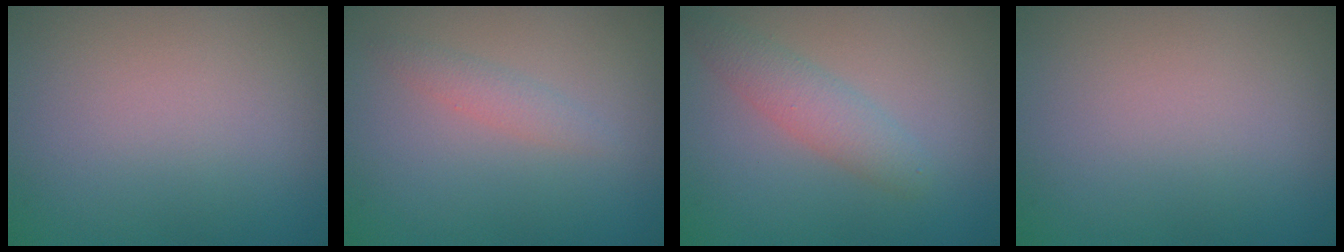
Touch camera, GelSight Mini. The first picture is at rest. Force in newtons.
{"total": 1.3, "press": 1.3, "slide": 0.0}
{"total": 2.5, "press": 2.5, "slide": 0.0}
{"total": 0.0}